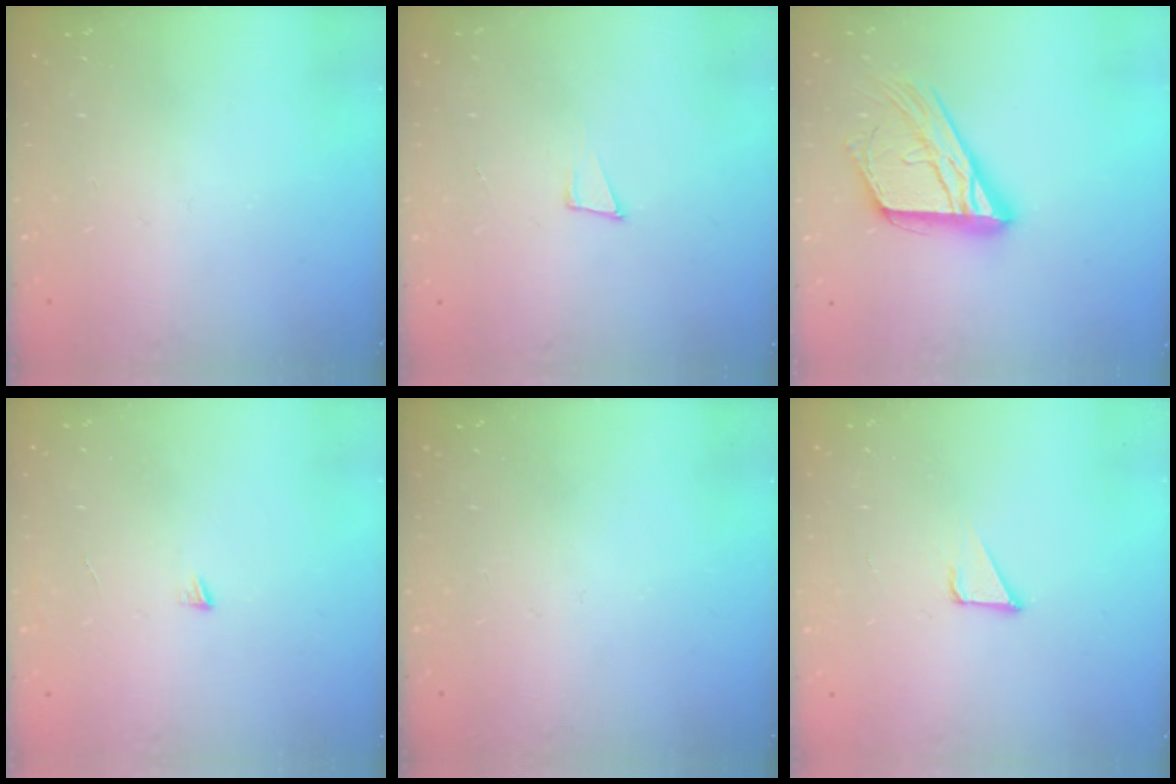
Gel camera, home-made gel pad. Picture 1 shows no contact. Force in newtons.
{"total": 4.8, "press": 3.6, "slide": 3.2}
{"total": 18.7, "press": 18.6, "slide": 1.8}
{"total": 3.1, "press": 3.1, "slide": 0.3}
{"total": 0.0}
{"total": 2.1, "press": 2.1, "slide": 0.1}